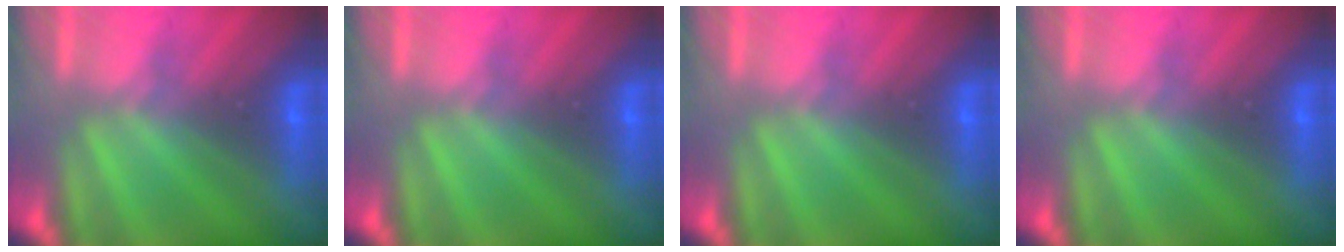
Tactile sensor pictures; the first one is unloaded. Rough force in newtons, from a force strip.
{"total": 0.0}
{"total": 0.0}
{"total": 0.0}